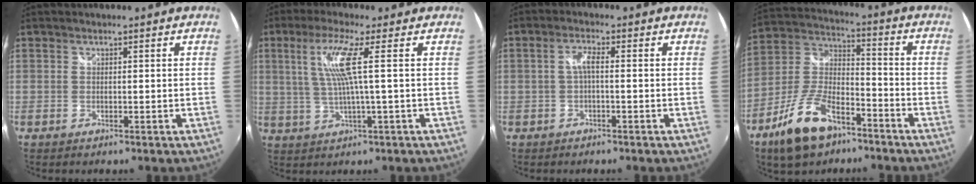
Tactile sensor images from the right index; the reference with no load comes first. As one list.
[{"total": 7.6, "force": [1.6, -1.0, 7.3], "torque": [-0.139, -0.002, 0.040]}, {"total": 2.5, "force": [-0.4, 0.4, 2.4], "torque": [-0.049, 0.006, -0.007]}, {"total": 15.2, "force": [-9.3, 7.1, 9.7], "torque": [-0.208, 0.002, -0.168]}]